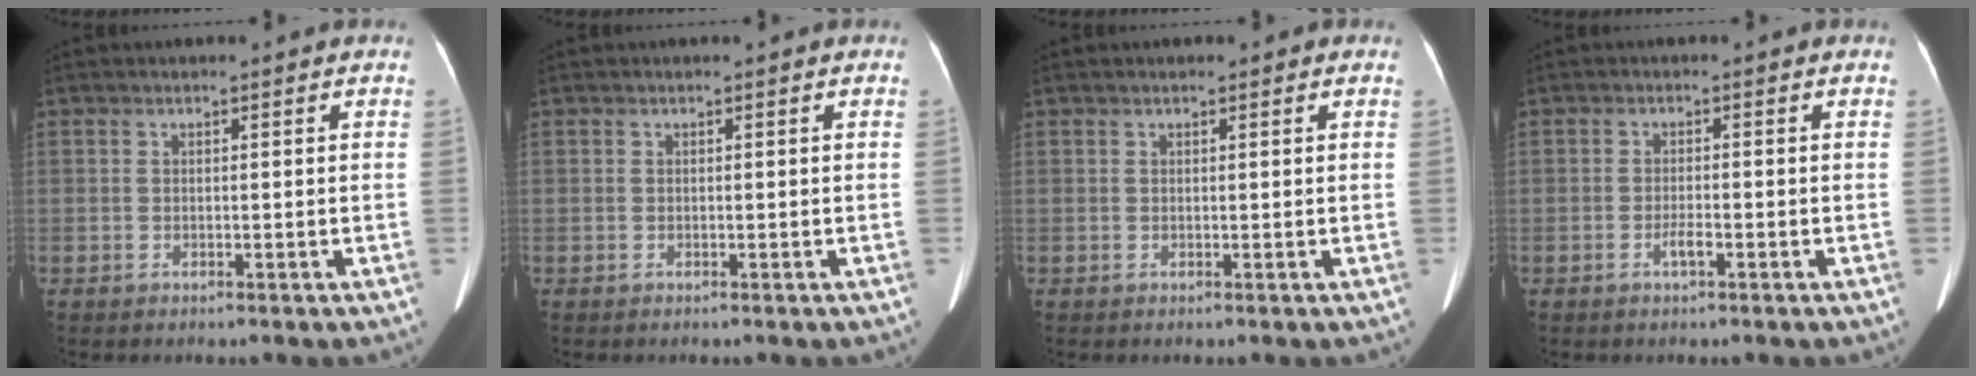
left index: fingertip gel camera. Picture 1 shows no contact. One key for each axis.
{"total": 0.0}
{"total": 0.8, "fx": 0.6, "fy": 0.3, "fz": 0.4, "tx": -0.011, "ty": 0.008, "tz": 0.006}
{"total": 1.6, "fx": -0.9, "fy": 0.2, "fz": 1.3, "tx": -0.025, "ty": 0.000, "tz": -0.017}